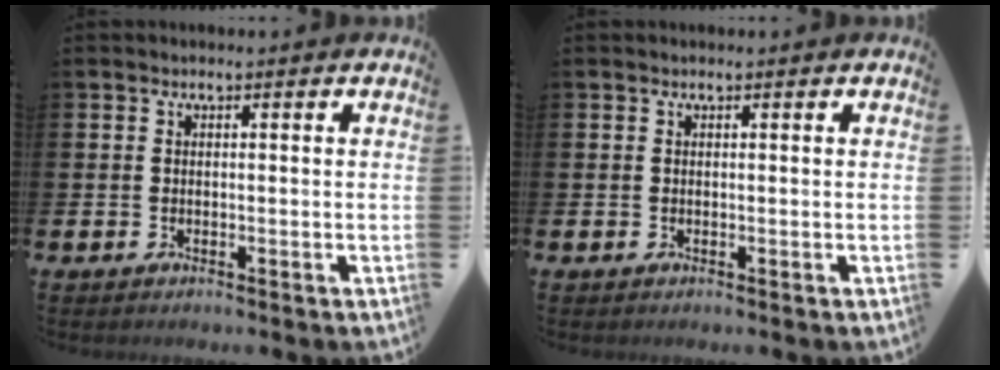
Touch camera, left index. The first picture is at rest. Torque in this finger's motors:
{"motor_torque": [0.06, -0.14, -0.15, -0.01]}